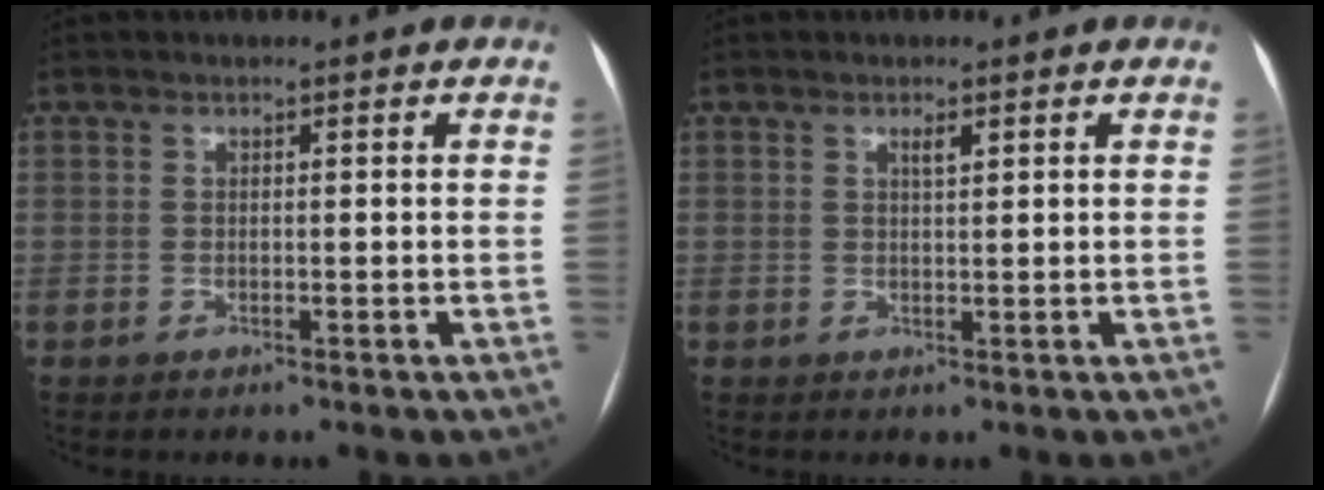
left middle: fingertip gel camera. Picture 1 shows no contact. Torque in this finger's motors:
{"motor_torque": [0.26, -0.17, -0.06, 0.00]}